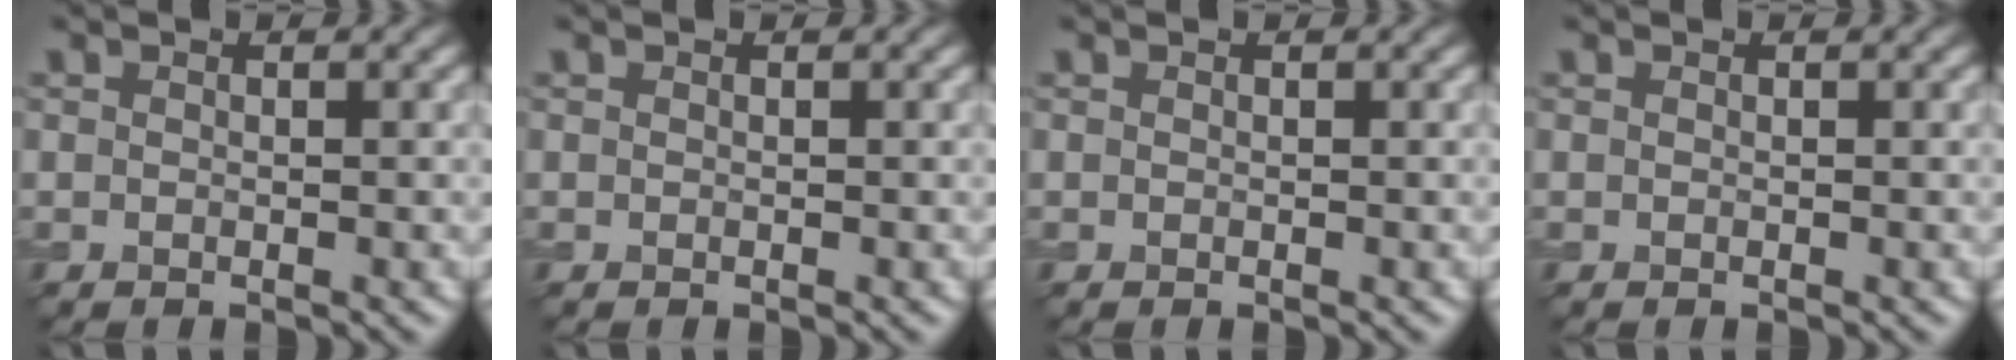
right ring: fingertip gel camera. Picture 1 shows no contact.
{"total": 0.0}
{"total": 0.0}
{"total": 0.0}